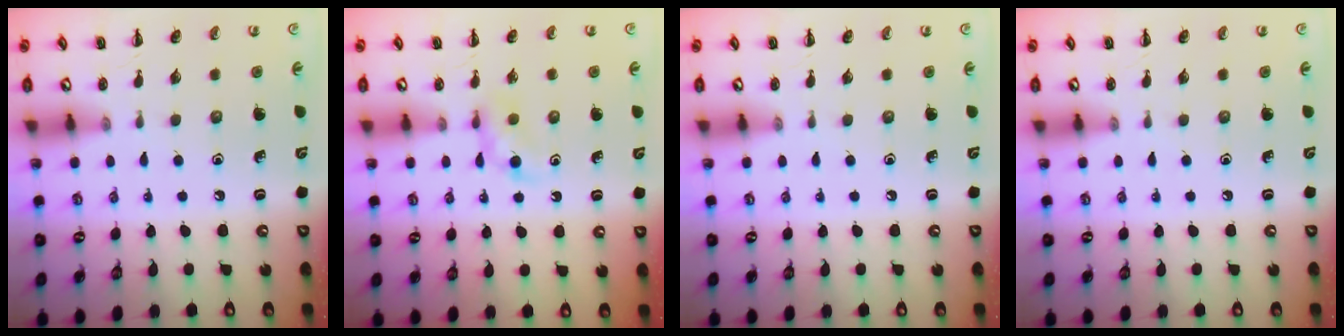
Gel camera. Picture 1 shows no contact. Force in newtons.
{"total": 5.3, "press": 4.9, "slide": 2.1}
{"total": 0.0}
{"total": 0.0}